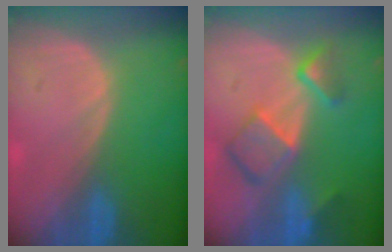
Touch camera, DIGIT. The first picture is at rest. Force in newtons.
{"total": 7.9, "press": 6.8, "slide": 3.9}